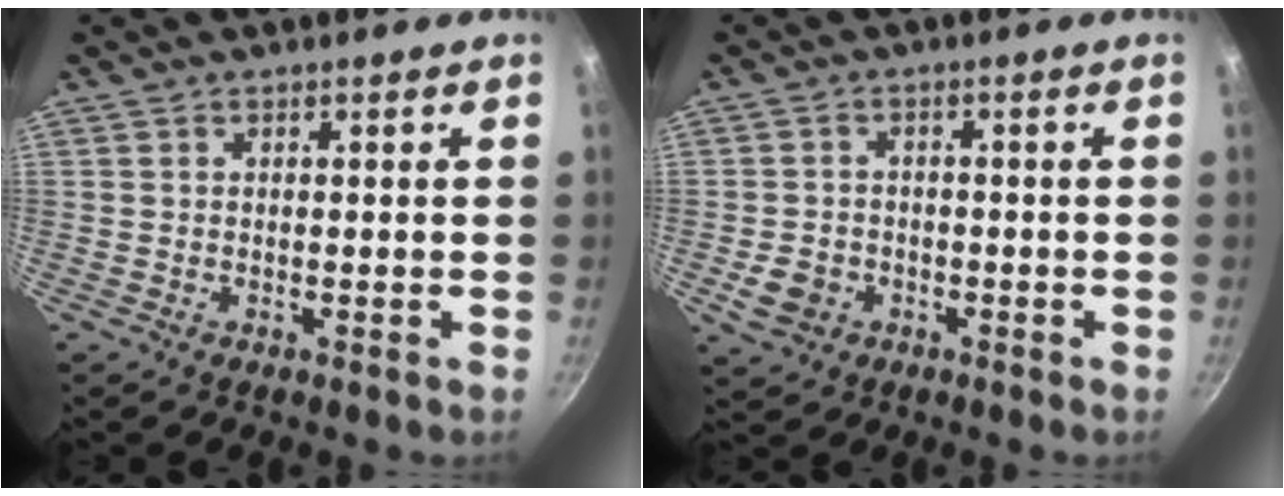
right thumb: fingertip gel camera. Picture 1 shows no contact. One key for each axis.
{"total": 5.1, "fx": -1.8, "fy": 4.2, "fz": 2.3, "tx": -0.041, "ty": 0.018, "tz": -0.028}